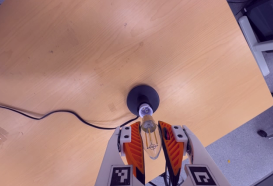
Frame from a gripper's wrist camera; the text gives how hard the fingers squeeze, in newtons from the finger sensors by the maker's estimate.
{"total": 21.5, "left": 23.4, "right": 19.7}